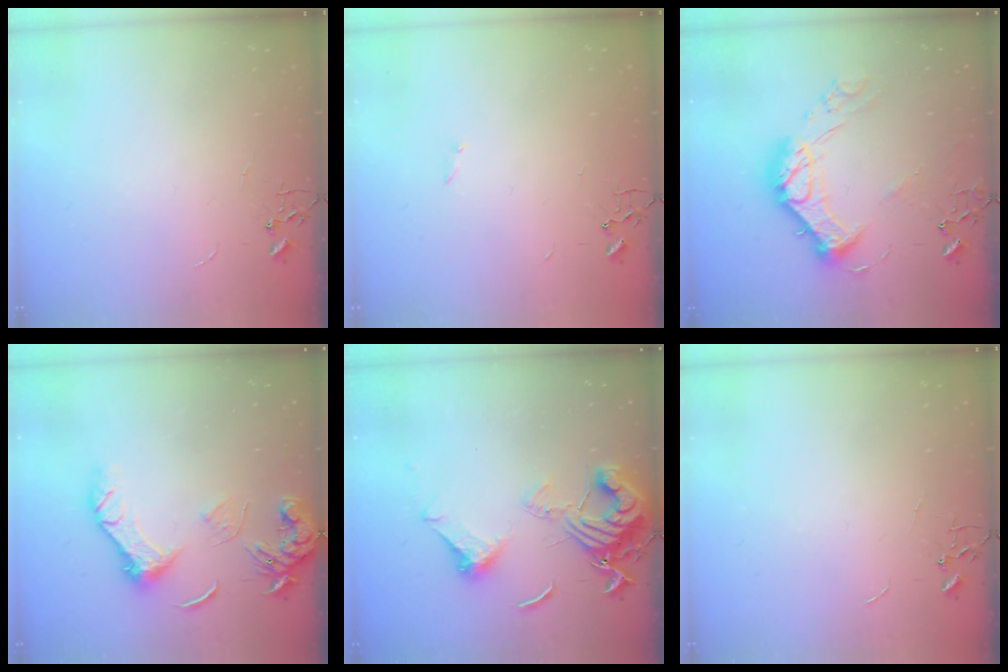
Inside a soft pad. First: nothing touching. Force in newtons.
{"total": 0.8, "press": 0.8, "slide": 0.2}
{"total": 17.2, "press": 17.2, "slide": 1.3}
{"total": 13.0, "press": 12.9, "slide": 1.4}
{"total": 15.7, "press": 15.6, "slide": 1.8}
{"total": 0.0}